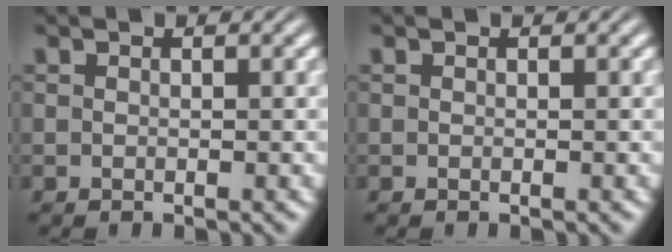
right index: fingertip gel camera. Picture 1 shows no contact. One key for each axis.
{"total": 0.0}